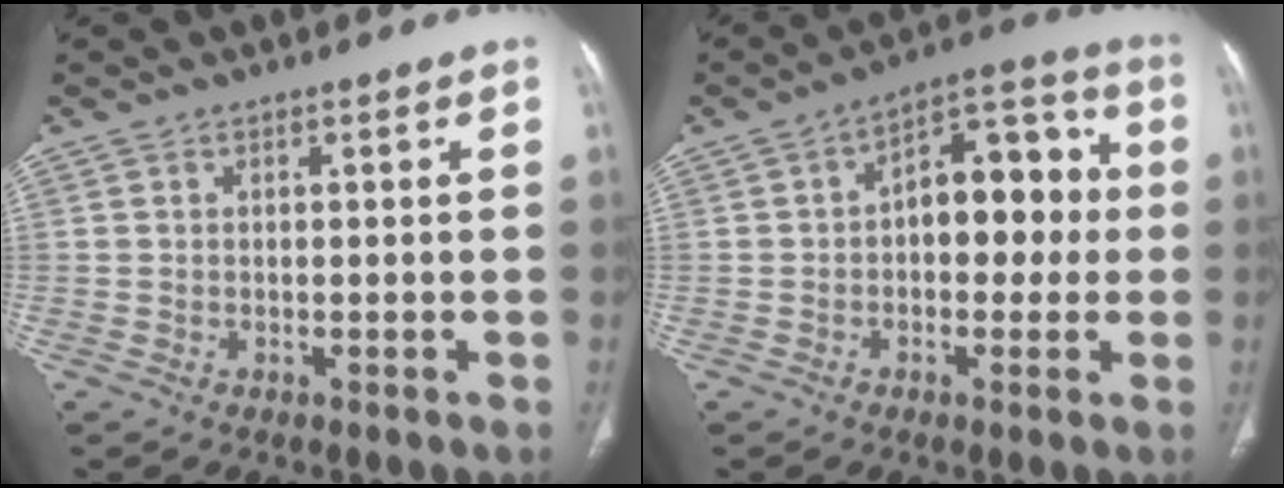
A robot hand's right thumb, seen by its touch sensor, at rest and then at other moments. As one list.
[{"total": 13.3, "force": [0.5, 7.9, 10.7], "torque": [-0.104, 0.041, -0.004]}]